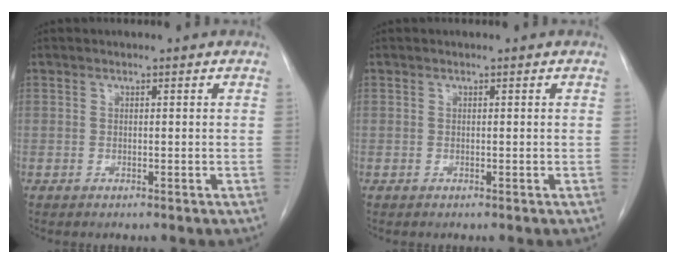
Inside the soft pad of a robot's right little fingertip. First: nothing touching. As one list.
[{"total": 0.0}]